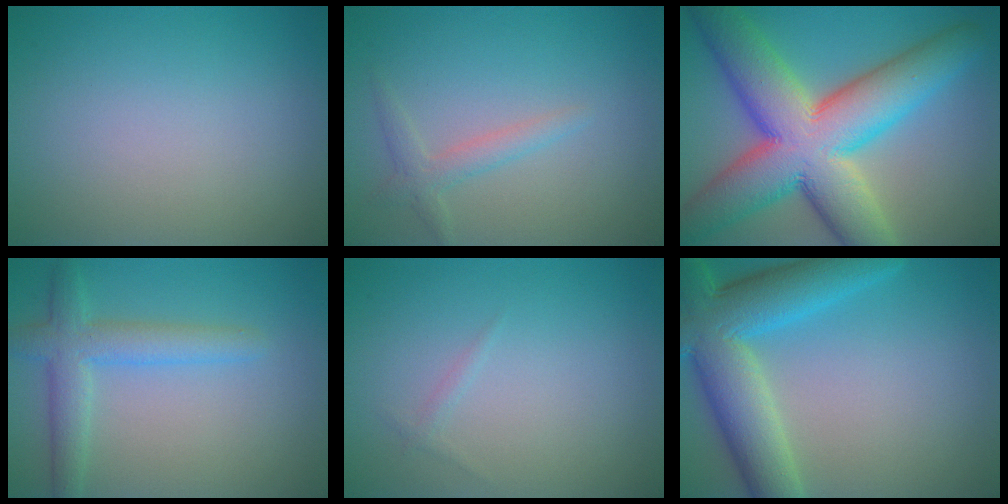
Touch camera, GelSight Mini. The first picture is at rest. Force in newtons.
{"total": 1.9, "press": 1.9, "slide": 0.1}
{"total": 14.4, "press": 14.4, "slide": 0.6}
{"total": 2.9, "press": 2.9, "slide": 0.1}
{"total": 0.5, "press": 0.5, "slide": 0.1}
{"total": 9.6, "press": 9.6, "slide": 0.5}